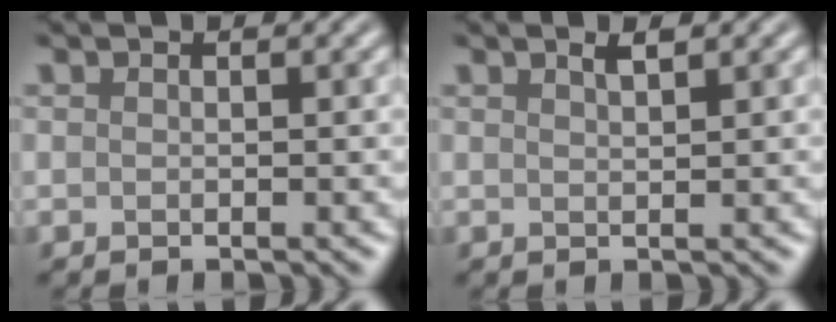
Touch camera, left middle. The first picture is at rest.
{"total": 1.0, "force": [0.7, 0.1, 0.6], "torque": [-0.012, 0.001, 0.012]}